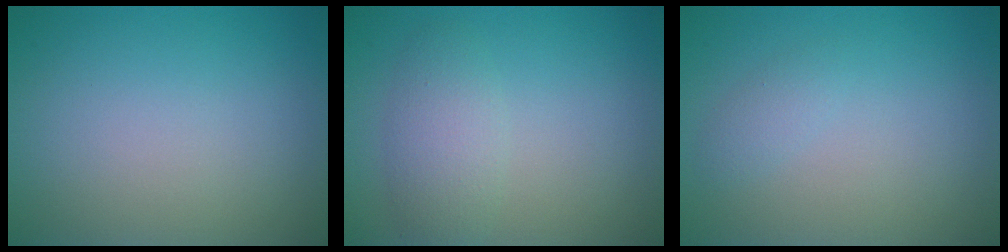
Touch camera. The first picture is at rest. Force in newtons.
{"total": 2.7, "press": 2.7, "slide": 0.1}
{"total": 0.9, "press": 0.9, "slide": 0.0}